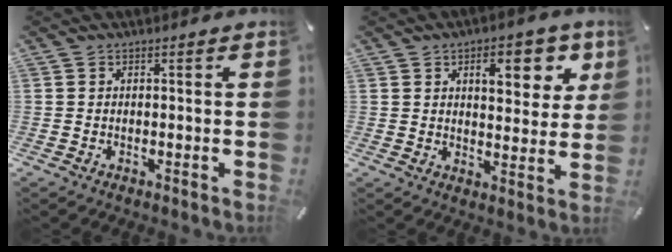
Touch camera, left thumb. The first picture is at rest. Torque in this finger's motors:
{"motor_torque": [0.96, 0.90, 1.45, -0.69, 0.10]}